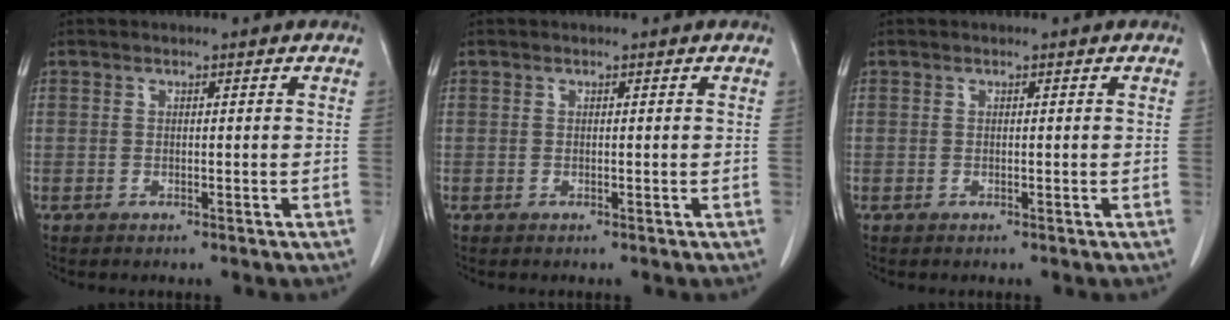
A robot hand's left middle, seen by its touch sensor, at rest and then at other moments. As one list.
[{"total": 0.0}, {"total": 0.0}]